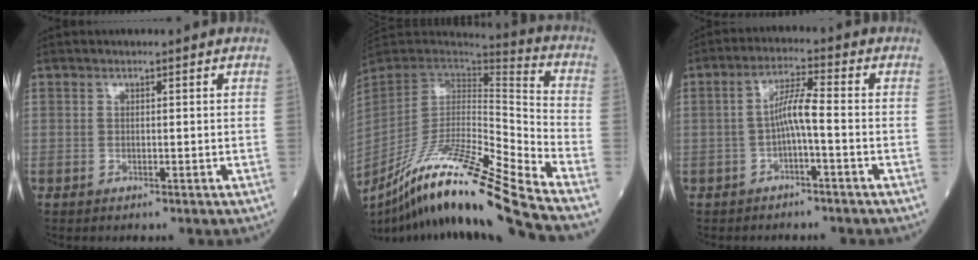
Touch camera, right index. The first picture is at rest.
{"total": 24.4, "force": [-18.9, -1.2, 15.4], "torque": [-0.263, -0.041, -0.341]}
{"total": 4.7, "force": [-1.1, 0.2, 4.5], "torque": [-0.085, 0.015, -0.019]}